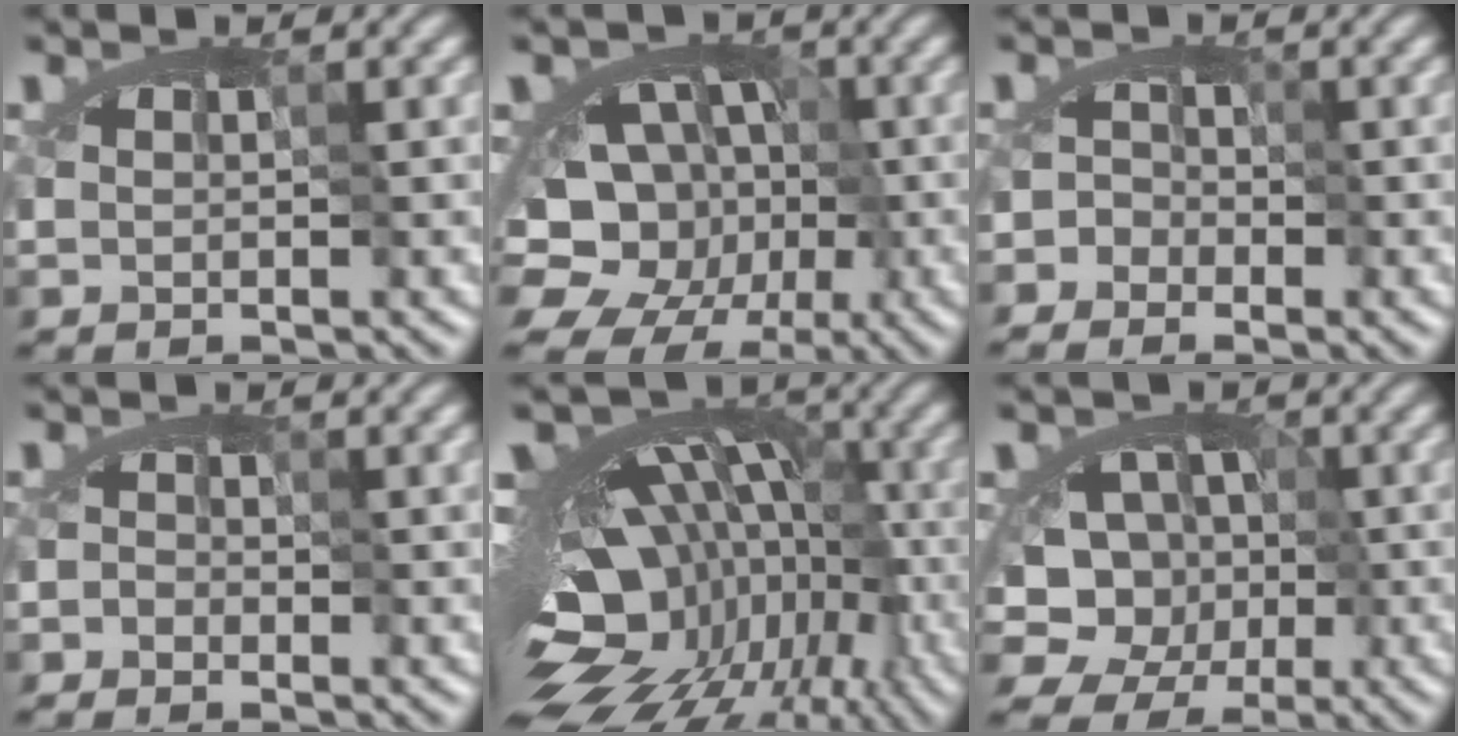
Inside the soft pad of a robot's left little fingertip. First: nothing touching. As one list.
[{"total": 13.4, "force": [-5.2, 10.8, 6.0], "torque": [-0.080, -0.003, -0.089]}, {"total": 2.1, "force": [-1.1, 1.7, 0.6], "torque": [0.004, 0.010, -0.025]}, {"total": 1.3, "force": [-1.1, -0.3, -0.6], "torque": [0.011, -0.004, -0.016]}, {"total": 16.5, "force": [-8.1, 10.0, 10.2], "torque": [-0.154, 0.007, -0.113]}, {"total": 8.7, "force": [-4.2, 7.3, 2.2], "torque": [0.001, 0.002, -0.090]}]